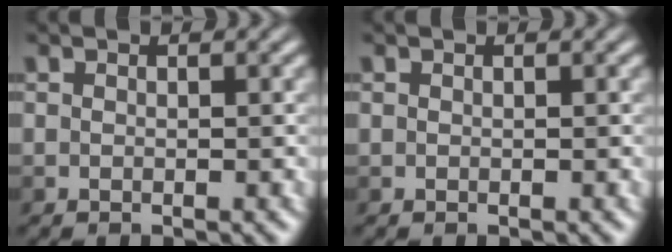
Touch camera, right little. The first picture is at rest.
{"total": 0.0}